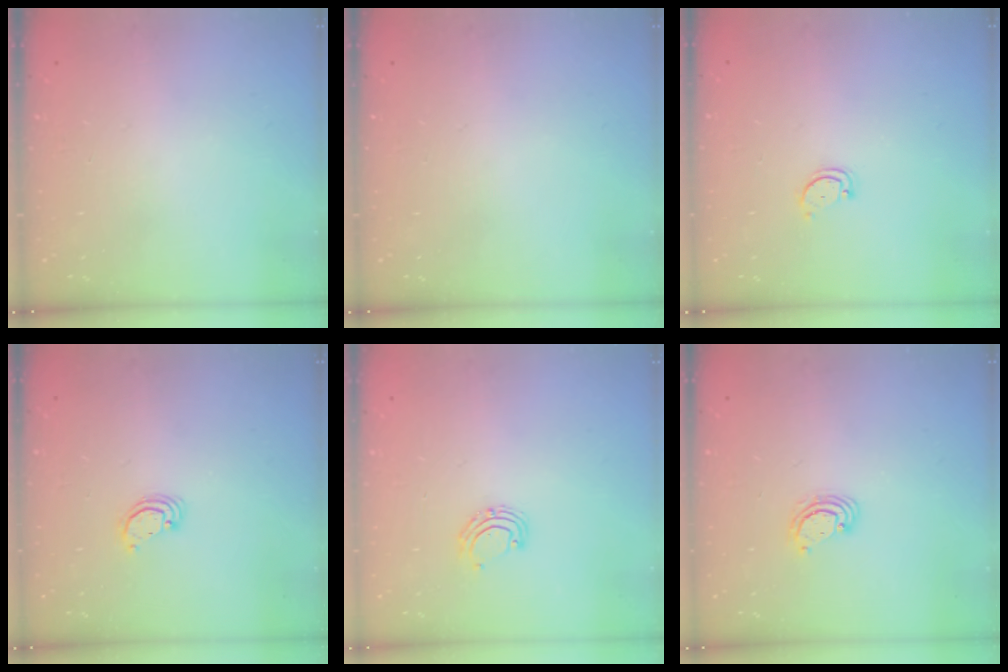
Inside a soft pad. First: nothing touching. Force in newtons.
{"total": 0.0}
{"total": 2.8, "press": 2.8, "slide": 0.3}
{"total": 2.8, "press": 2.8, "slide": 0.2}
{"total": 6.0, "press": 5.9, "slide": 1.1}
{"total": 3.3, "press": 3.3, "slide": 0.2}